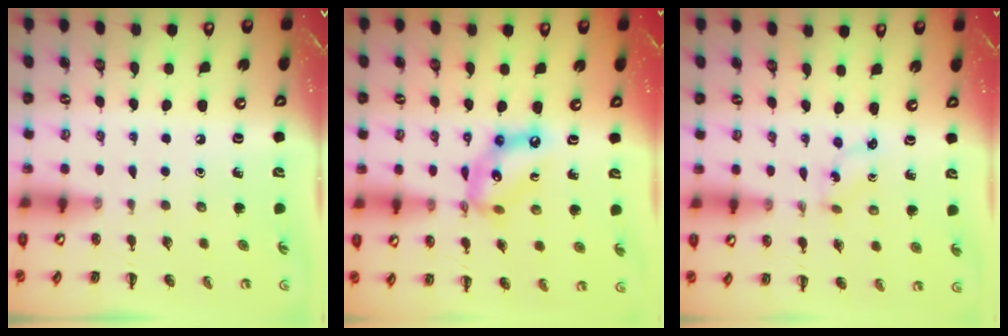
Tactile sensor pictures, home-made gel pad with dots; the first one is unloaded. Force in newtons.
{"total": 12.1, "press": 11.7, "slide": 3.1}
{"total": 0.0}